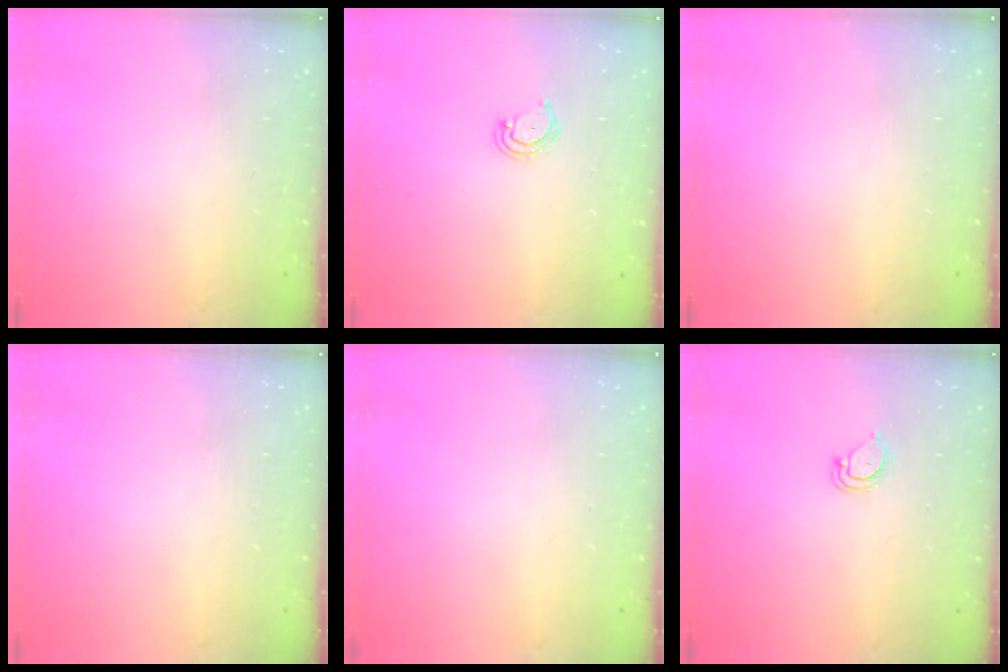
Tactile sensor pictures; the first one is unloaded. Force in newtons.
{"total": 3.9, "press": 3.9, "slide": 0.3}
{"total": 0.0}
{"total": 0.0}
{"total": 0.0}
{"total": 3.4, "press": 3.4, "slide": 0.6}